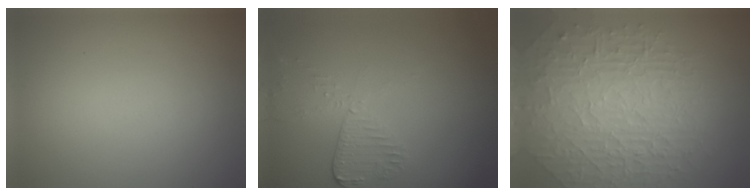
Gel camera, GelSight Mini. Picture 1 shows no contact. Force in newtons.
{"total": 2.7, "press": 2.4, "slide": 1.2}
{"total": 10.1, "press": 6.5, "slide": 7.7}